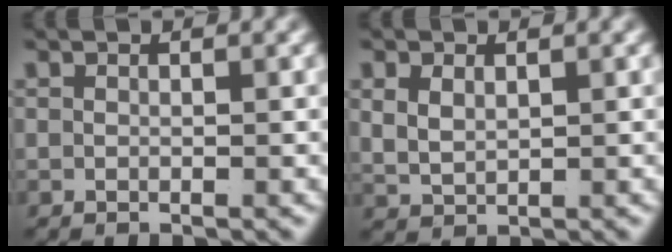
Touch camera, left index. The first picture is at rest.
{"total": 2.9, "force": [0.8, 2.3, 1.5], "torque": [-0.044, -0.010, 0.027]}